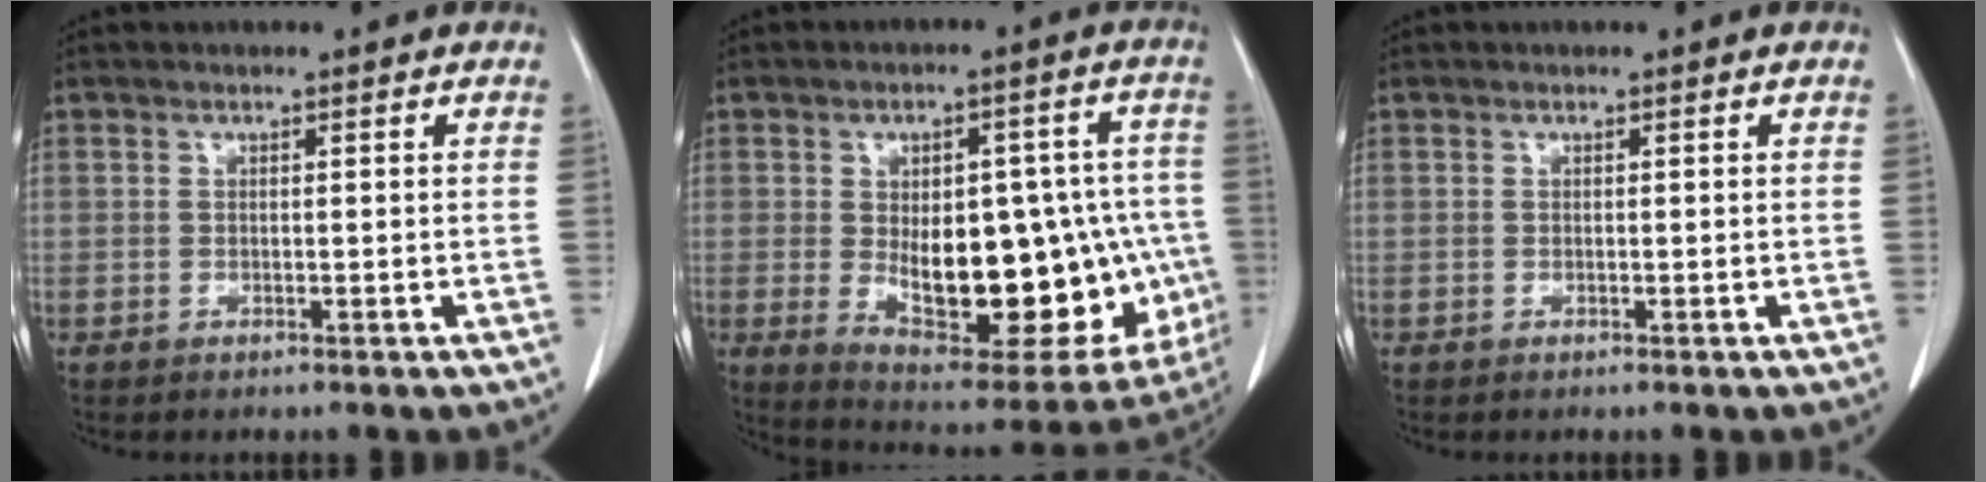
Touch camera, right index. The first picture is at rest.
{"total": 24.0, "force": [-3.0, 11.1, 21.1], "torque": [-0.270, 0.010, -0.012]}
{"total": 0.0}